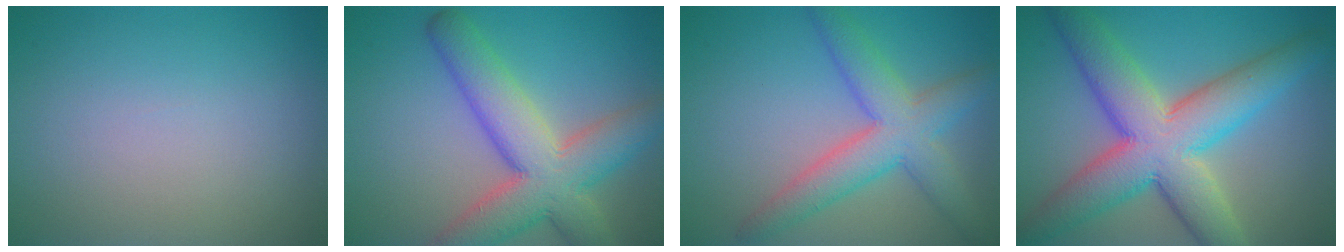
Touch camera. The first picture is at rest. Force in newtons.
{"total": 9.0, "press": 9.0, "slide": 0.6}
{"total": 6.0, "press": 6.0, "slide": 0.2}
{"total": 10.7, "press": 10.7, "slide": 0.5}